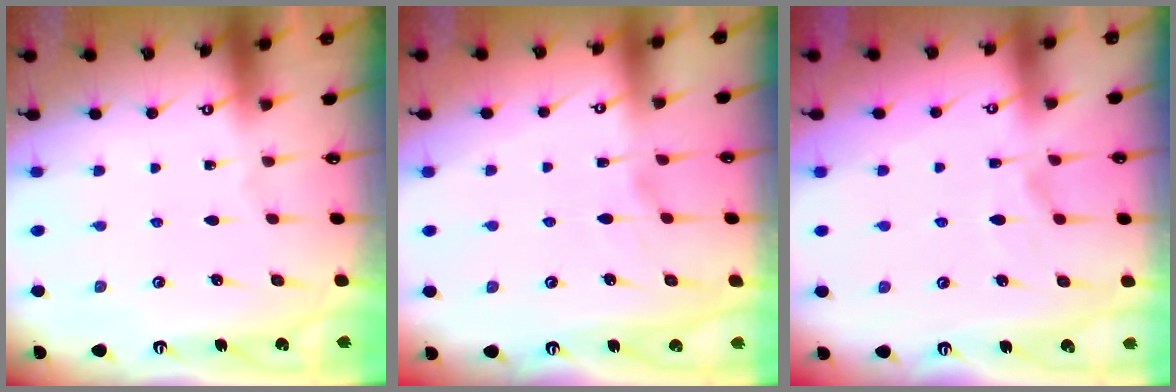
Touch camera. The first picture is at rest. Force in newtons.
{"total": 0.8, "press": 0.0, "slide": 0.8}
{"total": 1.9, "press": 1.4, "slide": 1.3}